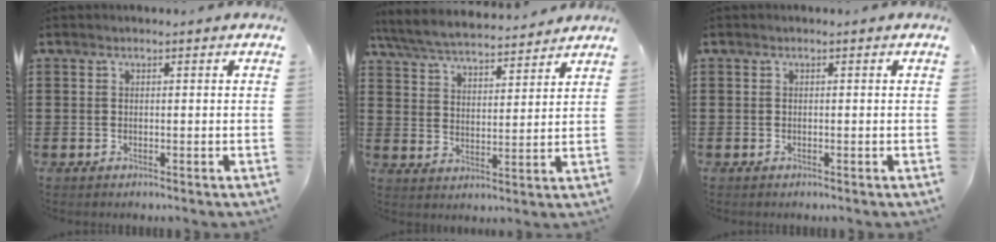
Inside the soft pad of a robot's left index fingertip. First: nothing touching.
{"total": 5.8, "force": [5.5, 0.6, 1.7], "torque": [-0.058, -0.030, 0.095]}
{"total": 0.0}